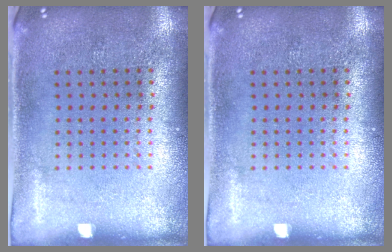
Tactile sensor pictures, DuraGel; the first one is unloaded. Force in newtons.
{"total": 0.0}